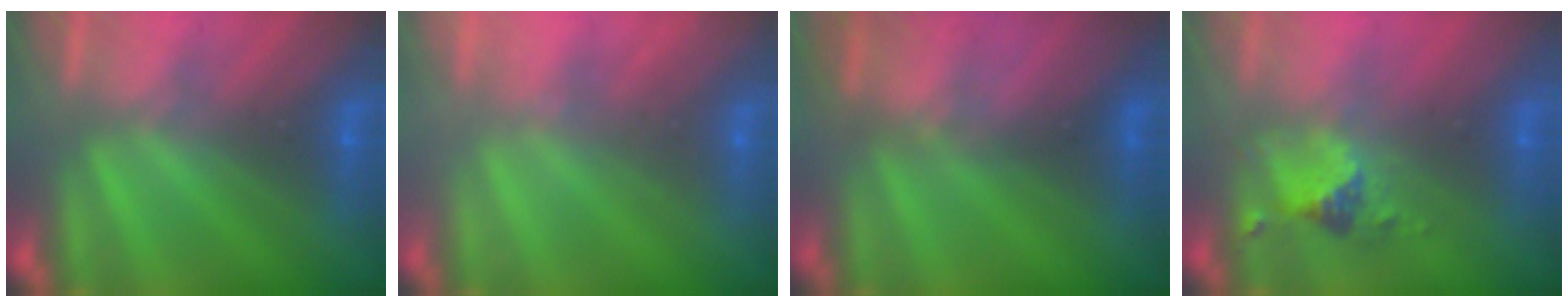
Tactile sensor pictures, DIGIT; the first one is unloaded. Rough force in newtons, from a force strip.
{"total": 2.1}
{"total": 2.9}
{"total": 2.5}